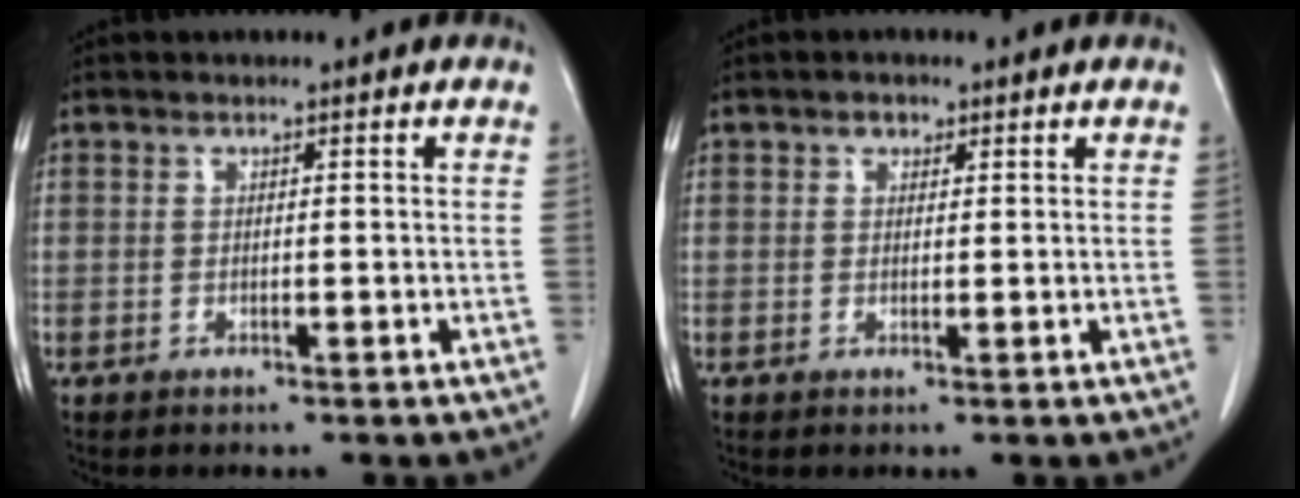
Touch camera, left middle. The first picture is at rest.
{"total": 1.2, "force": [0.8, 0.9, 0.4], "torque": [-0.005, -0.002, 0.011]}